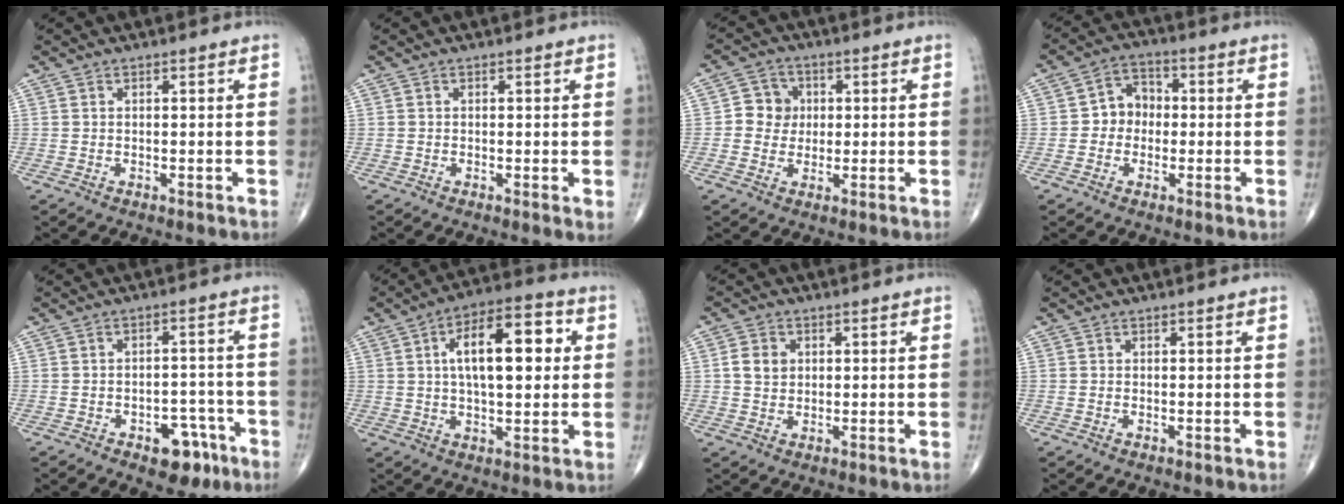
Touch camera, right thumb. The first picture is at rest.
{"total": 1.2, "force": [-0.1, 0.3, 1.2], "torque": [-0.018, -0.005, -0.005]}
{"total": 5.6, "force": [0.4, 5.3, 1.9], "torque": [0.002, 0.008, 0.000]}
{"total": 6.1, "force": [-0.4, 5.2, 3.2], "torque": [-0.024, 0.024, -0.022]}
{"total": 7.7, "force": [-4.2, 4.6, 4.6], "torque": [-0.030, 0.037, -0.052]}
{"total": 15.2, "force": [2.8, 6.8, 13.3], "torque": [-0.190, 0.017, 0.040]}
{"total": 4.2, "force": [0.8, 3.5, 2.3], "torque": [-0.029, 0.000, 0.013]}
{"total": 0.0}